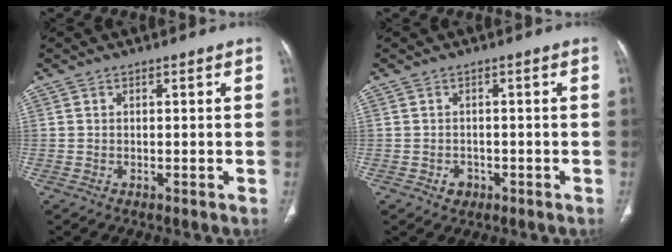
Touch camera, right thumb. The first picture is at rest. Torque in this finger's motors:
{"motor_torque": [0.34, 0.27, -0.25, -0.43, 0.00]}